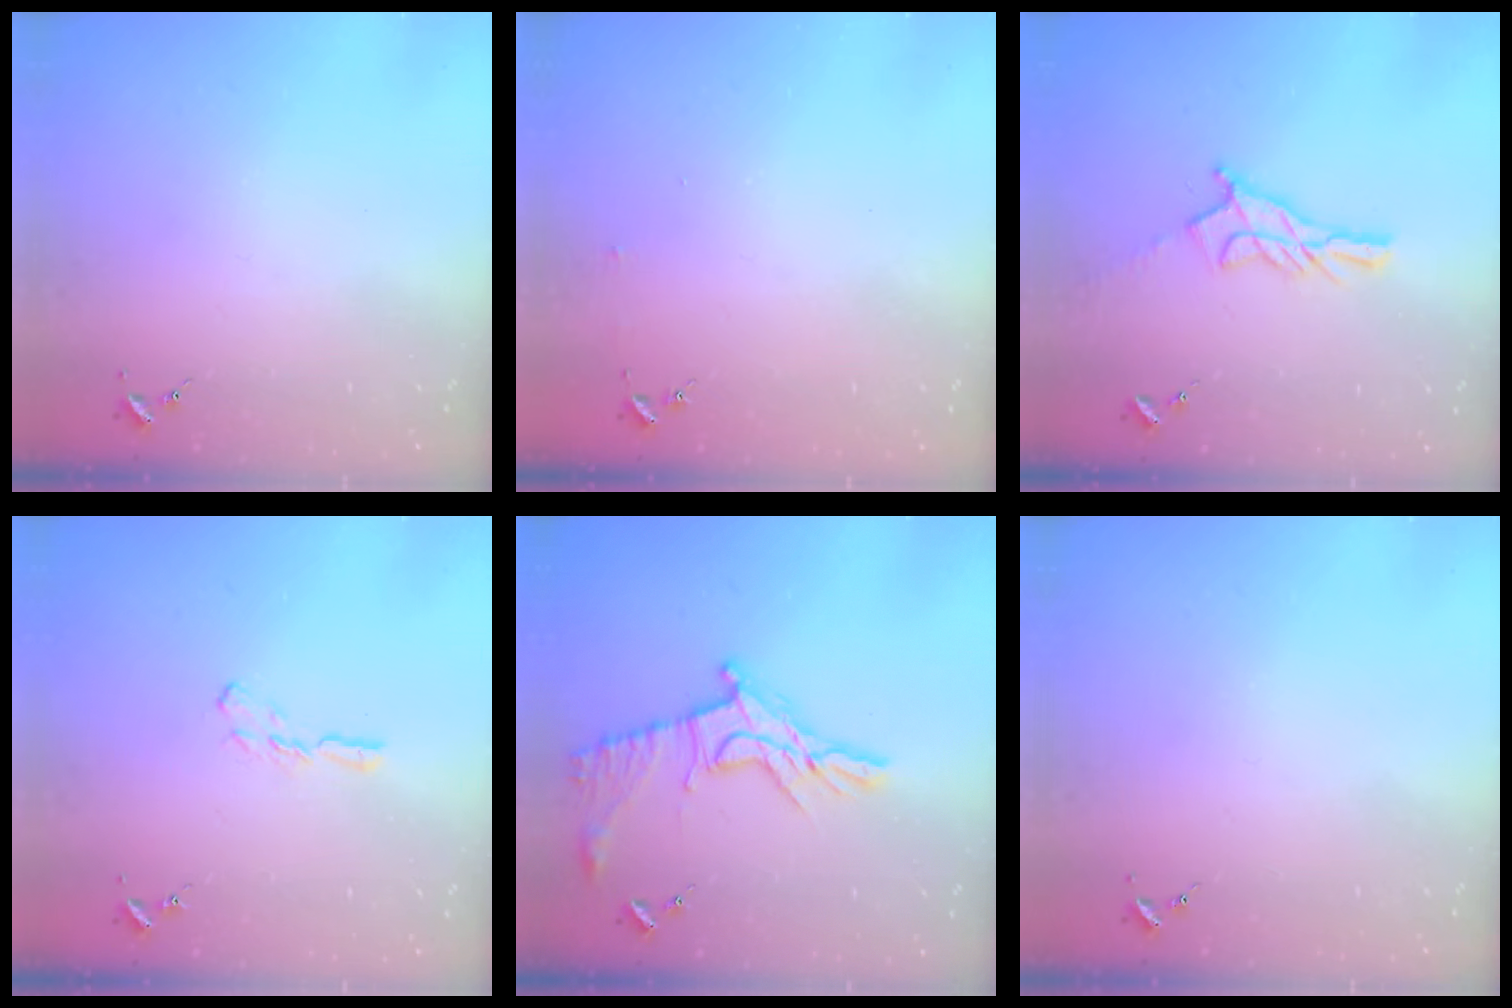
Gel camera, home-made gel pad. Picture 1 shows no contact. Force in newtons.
{"total": 2.5, "press": 2.5, "slide": 0.2}
{"total": 11.2, "press": 11.1, "slide": 0.7}
{"total": 5.6, "press": 5.5, "slide": 0.4}
{"total": 13.9, "press": 13.8, "slide": 0.9}
{"total": 0.0}